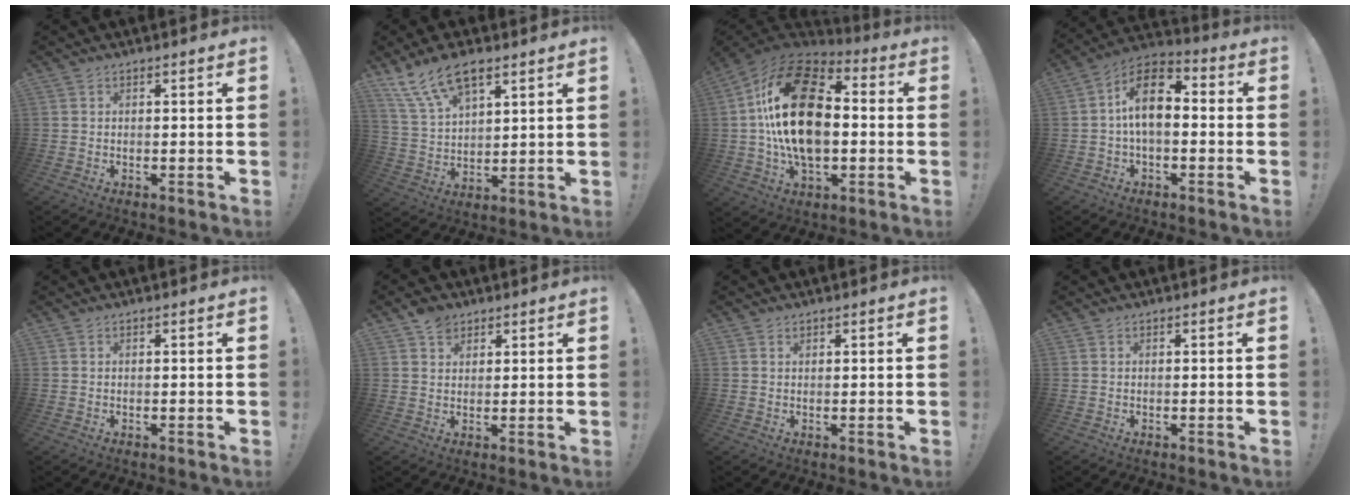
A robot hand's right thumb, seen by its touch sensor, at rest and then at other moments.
{"total": 13.4, "force": [8.7, 6.3, 8.0], "torque": [-0.151, -0.034, 0.164]}
{"total": 26.7, "force": [1.6, 16.4, 21.0], "torque": [-0.396, 0.018, 0.028]}
{"total": 12.3, "force": [0.9, 7.3, 9.8], "torque": [-0.180, 0.011, 0.017]}
{"total": 0.0}
{"total": 4.7, "force": [3.1, 3.2, 1.5], "torque": [-0.018, -0.011, 0.057]}
{"total": 0.6, "force": [0.6, 0.2, 0.1], "torque": [0.003, -0.002, 0.011]}
{"total": 0.0}